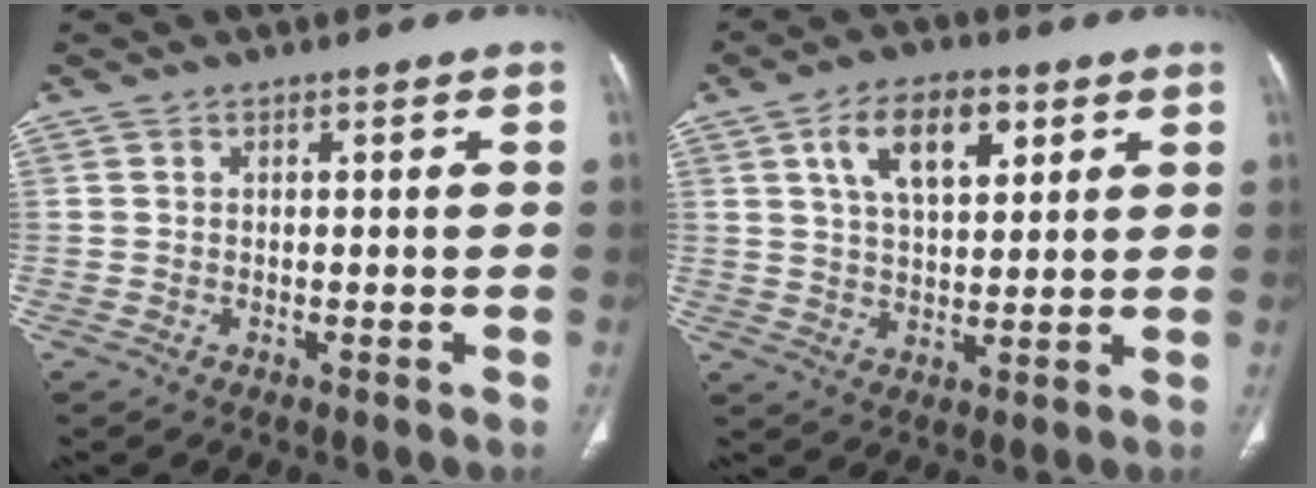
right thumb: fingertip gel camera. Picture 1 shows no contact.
{"total": 11.0, "force": [4.6, 5.8, 8.2], "torque": [-0.119, -0.012, 0.079]}